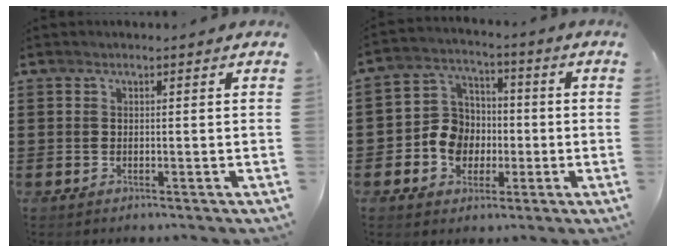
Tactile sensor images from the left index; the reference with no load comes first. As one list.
[{"total": 7.9, "force": [-1.4, 7.2, 2.9], "torque": [-0.086, 0.023, -0.024]}]